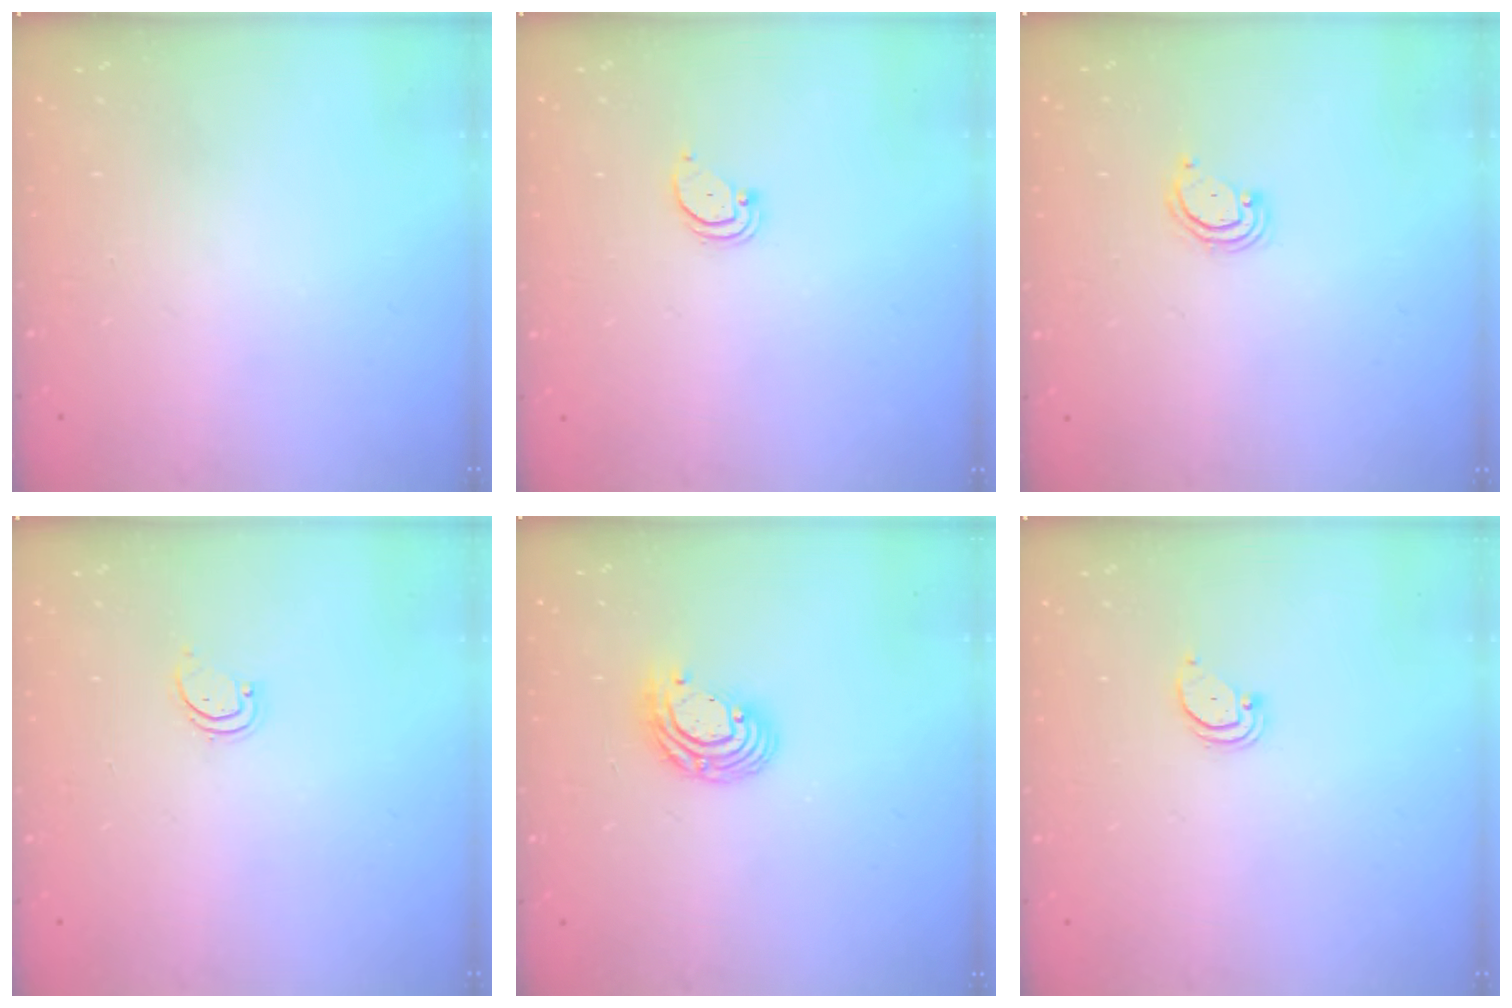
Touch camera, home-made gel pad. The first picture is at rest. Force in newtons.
{"total": 1.4, "press": 1.3, "slide": 0.1}
{"total": 3.3, "press": 3.2, "slide": 0.4}
{"total": 1.7, "press": 1.7, "slide": 0.3}
{"total": 8.0, "press": 8.0, "slide": 0.4}
{"total": 1.4, "press": 1.3, "slide": 0.1}